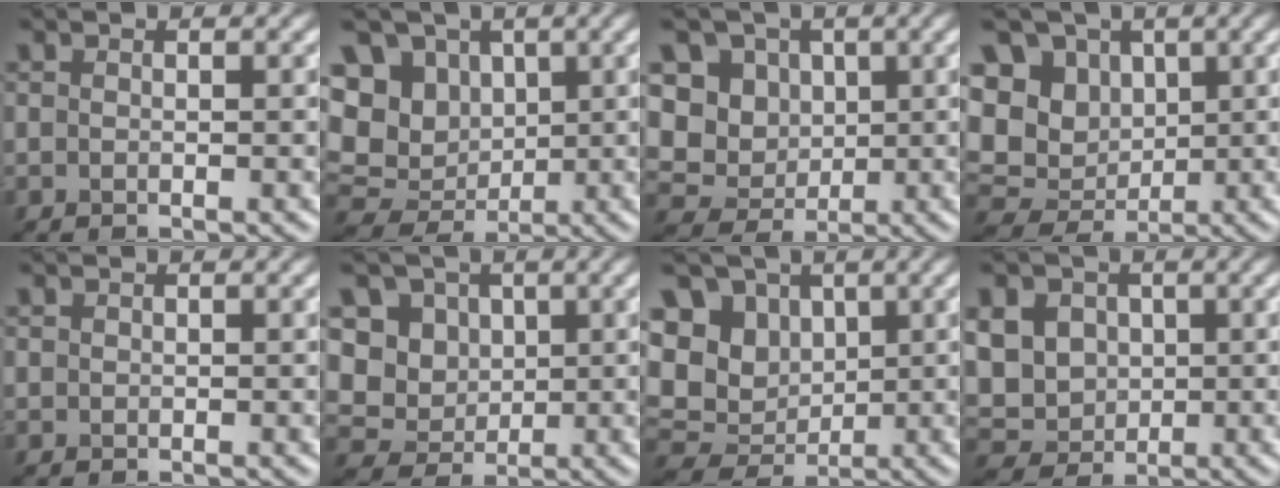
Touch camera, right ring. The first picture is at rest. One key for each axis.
{"total": 9.0, "fx": 3.0, "fy": 7.6, "fz": 3.8, "tx": -0.115, "ty": 0.024, "tz": 0.071}
{"total": 7.7, "fx": 2.9, "fy": 6.7, "fz": 2.6, "tx": -0.089, "ty": 0.016, "tz": 0.069}
{"total": 9.5, "fx": 3.0, "fy": 8.1, "fz": 4.1, "tx": -0.127, "ty": 0.021, "tz": 0.074}
{"total": 0.7, "fx": 0.0, "fy": -0.4, "fz": -0.6, "tx": -0.003, "ty": -0.002, "tz": 0.006}
{"total": 5.7, "fx": 2.4, "fy": 4.9, "fz": 1.7, "tx": -0.068, "ty": 0.008, "tz": 0.067}
{"total": 8.6, "fx": 2.9, "fy": 7.2, "fz": 3.7, "tx": -0.112, "ty": 0.020, "tz": 0.068}
{"total": 6.8, "fx": 1.6, "fy": 6.0, "fz": 2.8, "tx": -0.095, "ty": 0.021, "tz": 0.049}